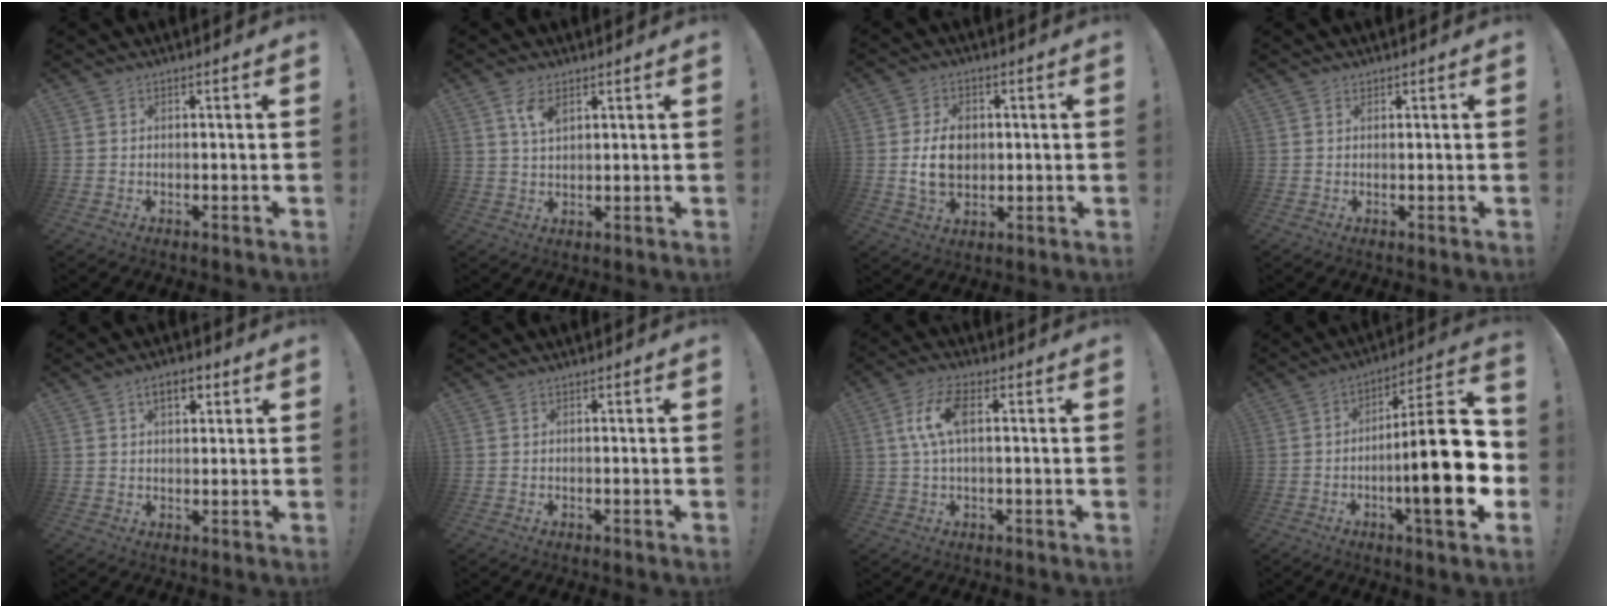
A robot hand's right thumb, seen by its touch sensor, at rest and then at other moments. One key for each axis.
{"total": 4.7, "fx": 2.4, "fy": 2.5, "fz": 3.2, "tx": -0.055, "ty": -0.005, "tz": 0.041}
{"total": 9.6, "fx": 0.2, "fy": 7.0, "fz": 6.5, "tx": -0.110, "ty": 0.005, "tz": 0.003}
{"total": 0.6, "fx": 0.5, "fy": 0.3, "fz": 0.0, "tx": 0.006, "ty": -0.004, "tz": 0.009}
{"total": 5.1, "fx": 2.4, "fy": 2.8, "fz": 3.5, "tx": -0.051, "ty": 0.002, "tz": 0.040}
{"total": 0.0}
{"total": 9.5, "fx": 1.5, "fy": 3.8, "fz": 8.6, "tx": -0.179, "ty": 0.004, "tz": 0.027}
{"total": 22.6, "fx": -3.5, "fy": 4.8, "fz": 21.8, "tx": -0.331, "ty": 0.010, "tz": -0.055}